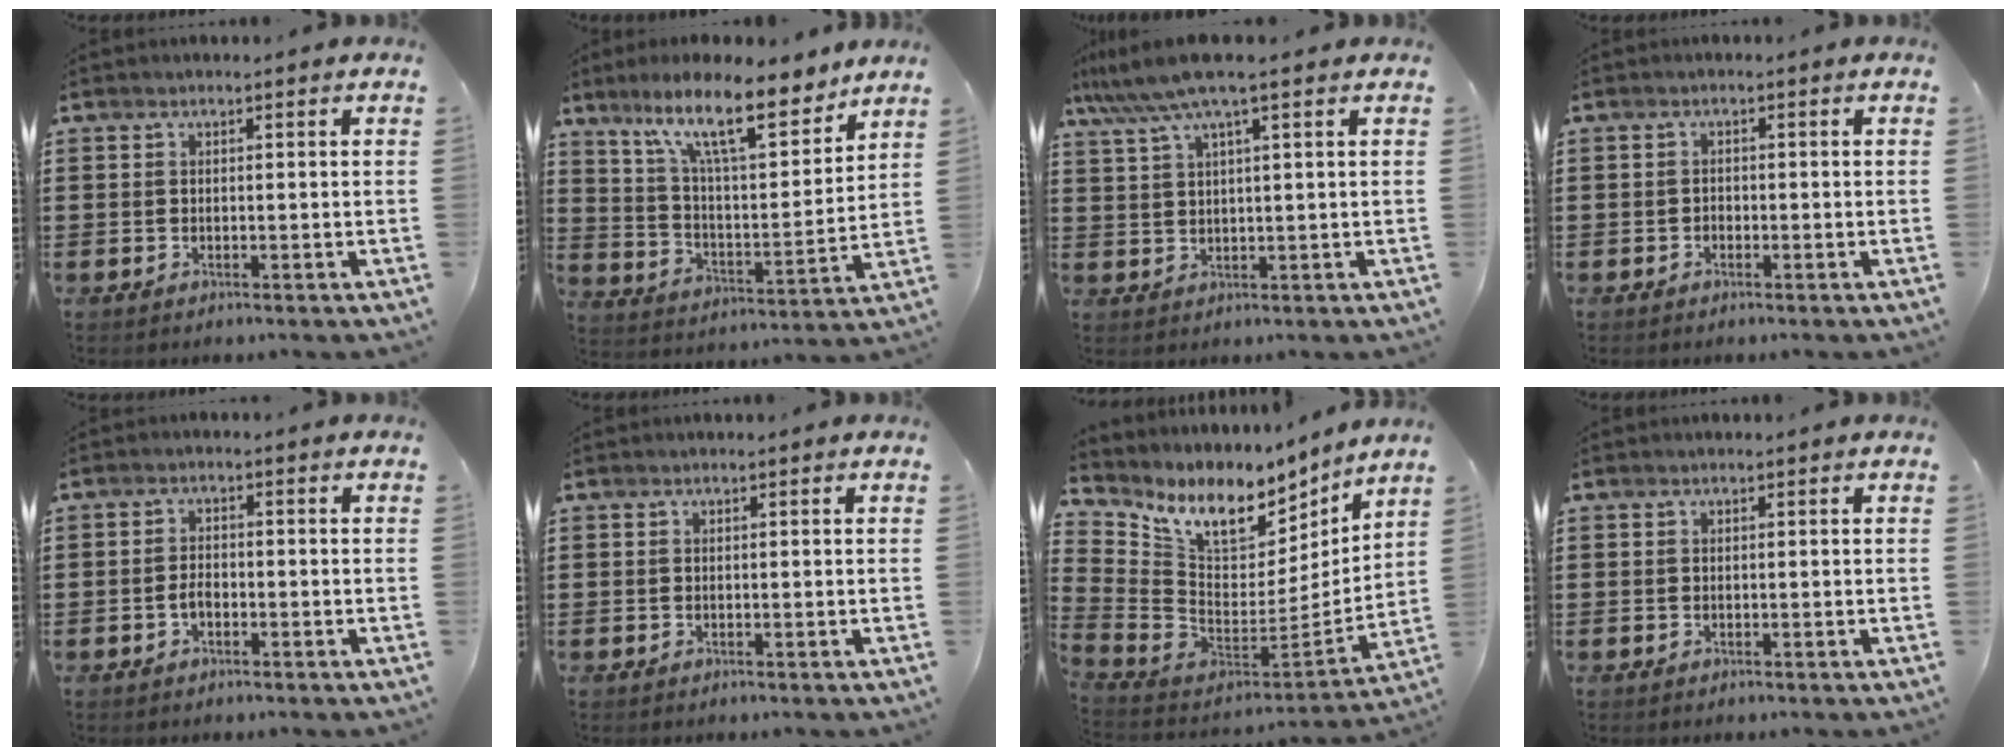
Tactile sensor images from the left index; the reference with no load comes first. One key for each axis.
{"total": 14.3, "fx": 10.1, "fy": 2.9, "fz": 9.6, "tx": -0.196, "ty": -0.035, "tz": 0.171}
{"total": 6.7, "fx": 4.3, "fy": 0.4, "fz": 5.1, "tx": -0.119, "ty": -0.006, "tz": 0.073}
{"total": 0.0}
{"total": 2.1, "fx": -0.8, "fy": 1.1, "fz": 1.6, "tx": -0.041, "ty": 0.000, "tz": -0.018}
{"total": 0.0}
{"total": 10.3, "fx": 6.9, "fy": 5.3, "fz": 5.6, "tx": -0.130, "ty": -0.048, "tz": 0.125}
{"total": 0.0}